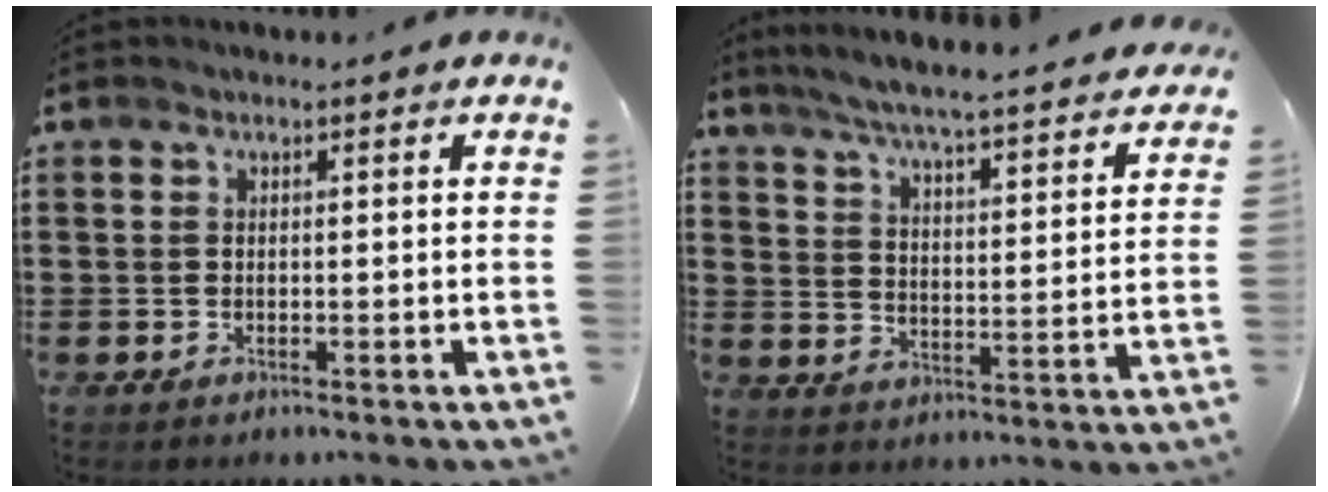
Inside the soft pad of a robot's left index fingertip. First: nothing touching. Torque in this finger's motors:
{"motor_torque": [0.89, -1.25, -0.12, -0.21]}